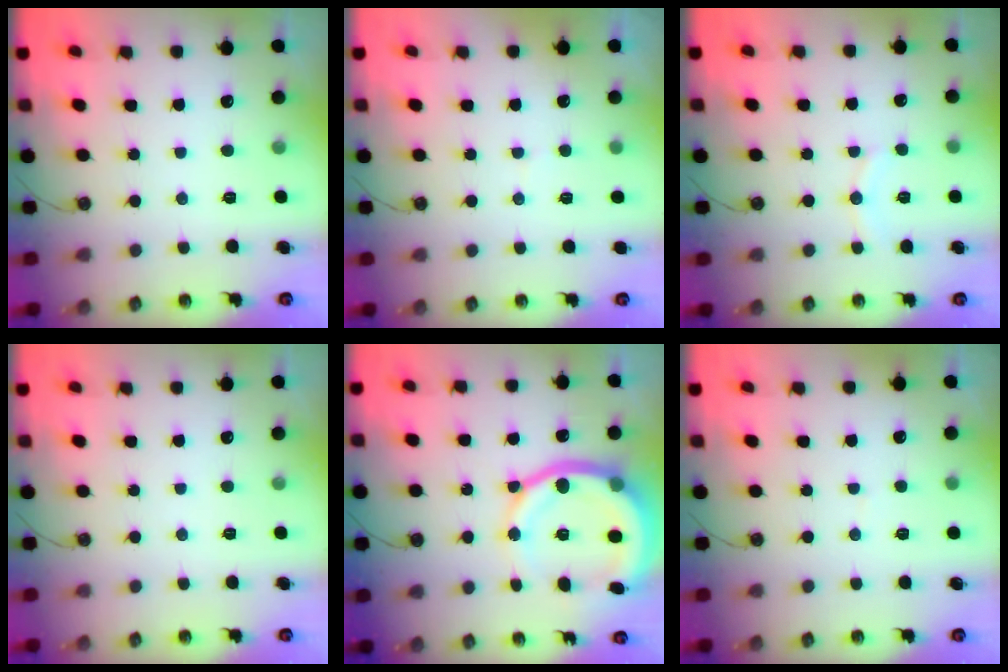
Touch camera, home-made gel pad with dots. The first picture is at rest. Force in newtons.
{"total": 2.6, "press": 2.4, "slide": 0.9}
{"total": 7.0, "press": 7.0, "slide": 0.2}
{"total": 0.0}
{"total": 17.2, "press": 17.1, "slide": 1.9}
{"total": 1.9, "press": 1.9, "slide": 0.2}